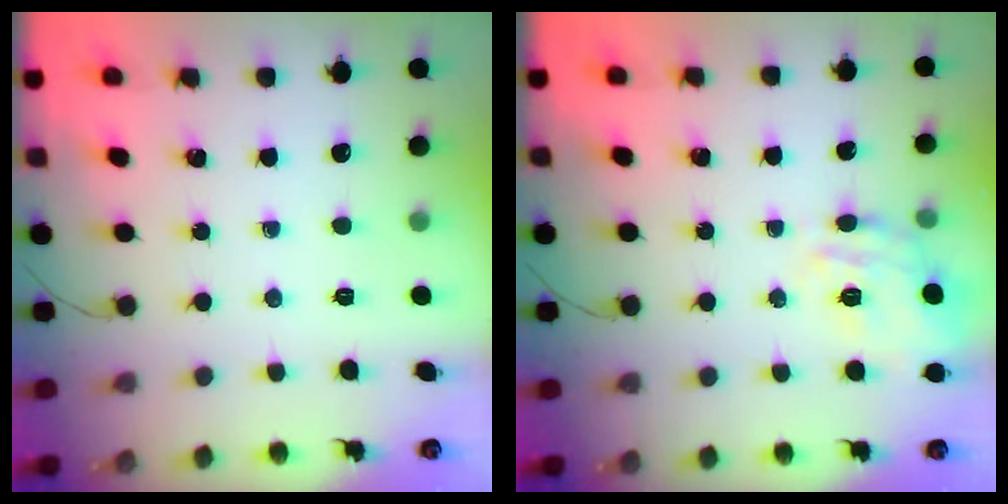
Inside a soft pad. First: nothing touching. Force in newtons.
{"total": 13.7, "press": 13.7, "slide": 0.6}